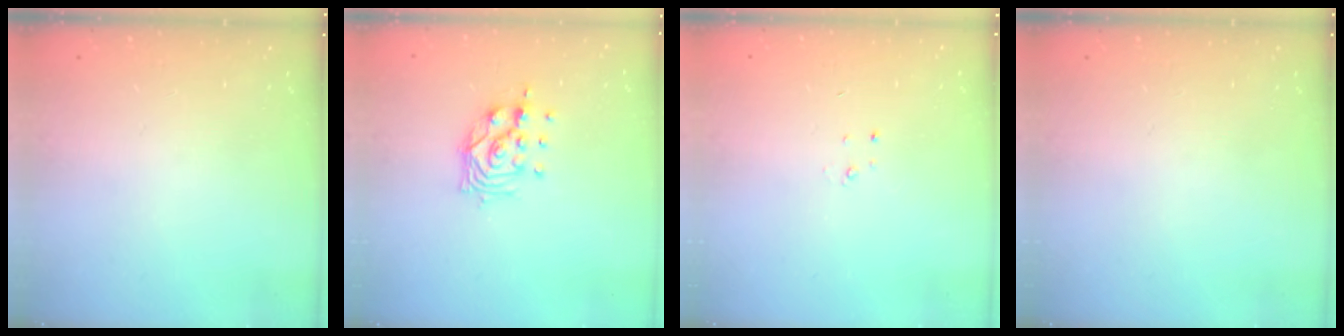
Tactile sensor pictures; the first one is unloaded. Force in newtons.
{"total": 10.7, "press": 10.6, "slide": 1.1}
{"total": 2.3, "press": 2.3, "slide": 0.3}
{"total": 0.0}